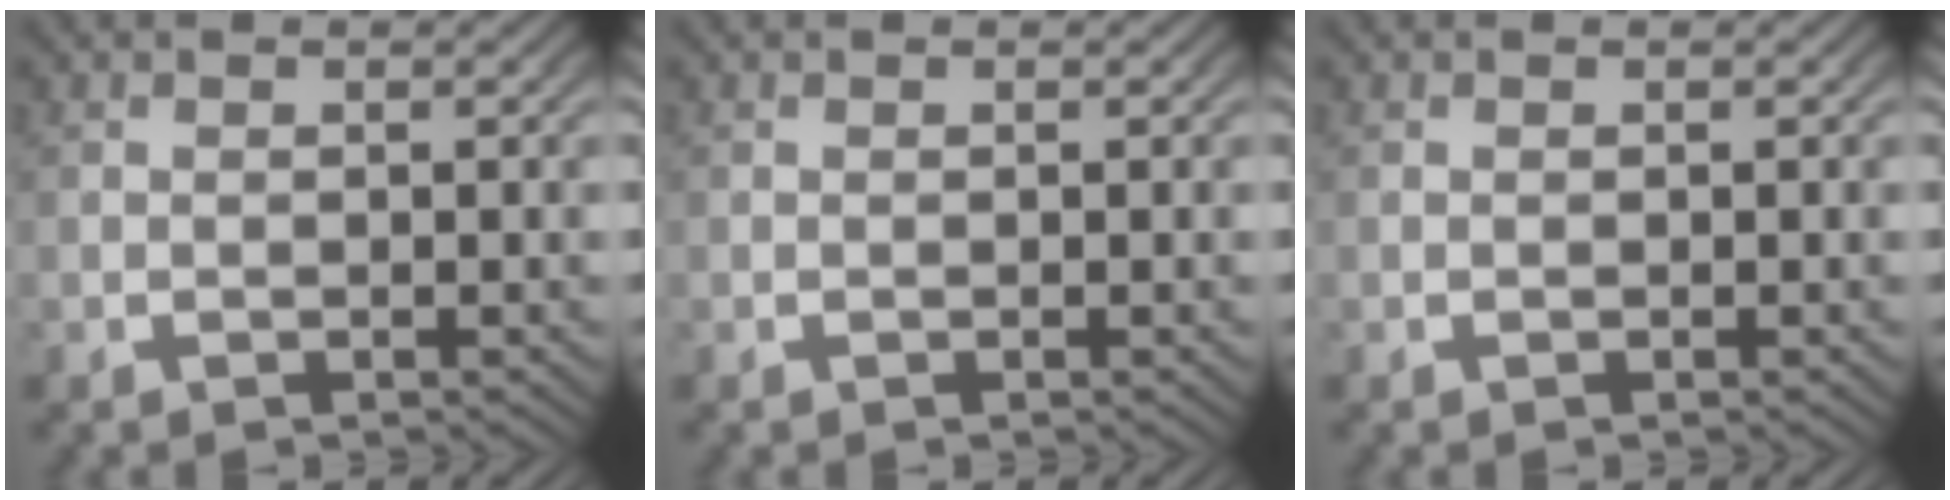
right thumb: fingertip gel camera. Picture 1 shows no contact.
{"total": 0.0}
{"total": 0.0}